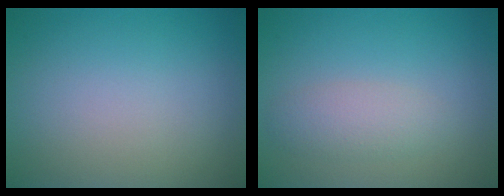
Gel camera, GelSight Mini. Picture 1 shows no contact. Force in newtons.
{"total": 2.3, "press": 2.3, "slide": 0.1}